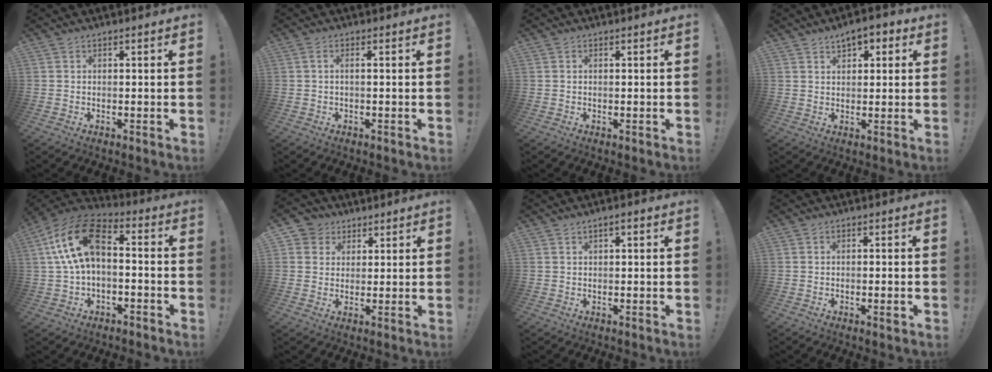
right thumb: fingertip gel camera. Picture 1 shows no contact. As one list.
[{"total": 1.7, "force": [-0.4, -0.1, 1.7], "torque": [-0.031, 0.002, -0.007]}, {"total": 0.0}, {"total": 5.4, "force": [3.0, 3.2, 3.1], "torque": [-0.030, -0.006, 0.050]}, {"total": 16.7, "force": [2.7, 10.2, 13.0], "torque": [-0.236, 0.017, 0.054]}, {"total": 5.4, "force": [2.3, 4.8, 0.9], "torque": [-0.022, -0.011, 0.047]}, {"total": 1.5, "force": [0.5, 0.6, 1.3], "torque": [-0.028, 0.005, 0.008]}, {"total": 1.7, "force": [-0.5, 0.1, 1.7], "torque": [-0.019, -0.002, -0.011]}]